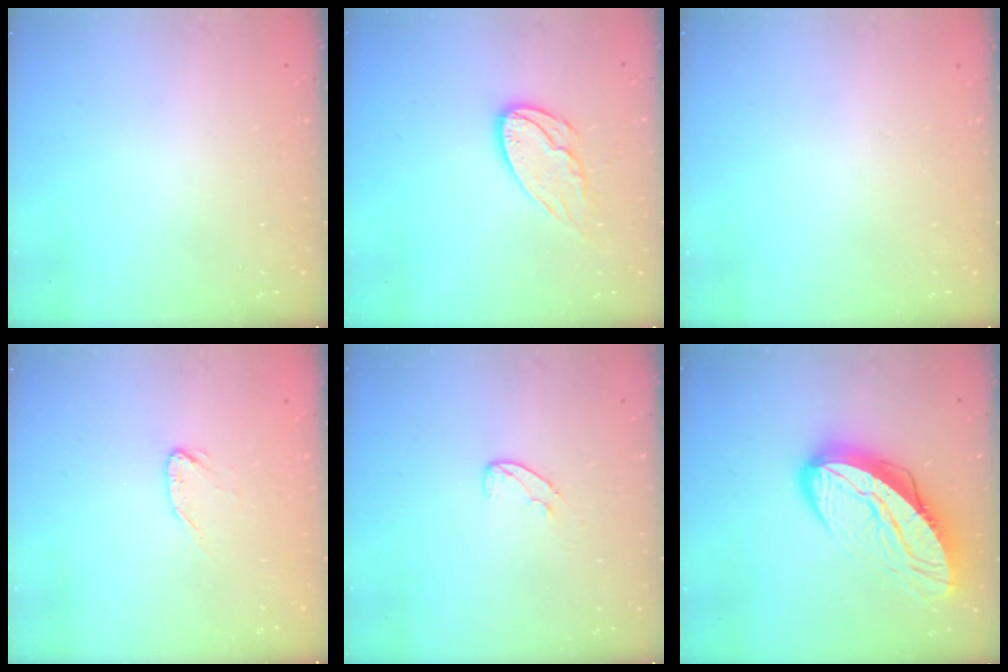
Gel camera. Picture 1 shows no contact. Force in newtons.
{"total": 11.5, "press": 11.4, "slide": 1.1}
{"total": 0.0}
{"total": 4.0, "press": 3.9, "slide": 0.4}
{"total": 5.9, "press": 5.9, "slide": 0.4}
{"total": 16.2, "press": 16.1, "slide": 1.3}